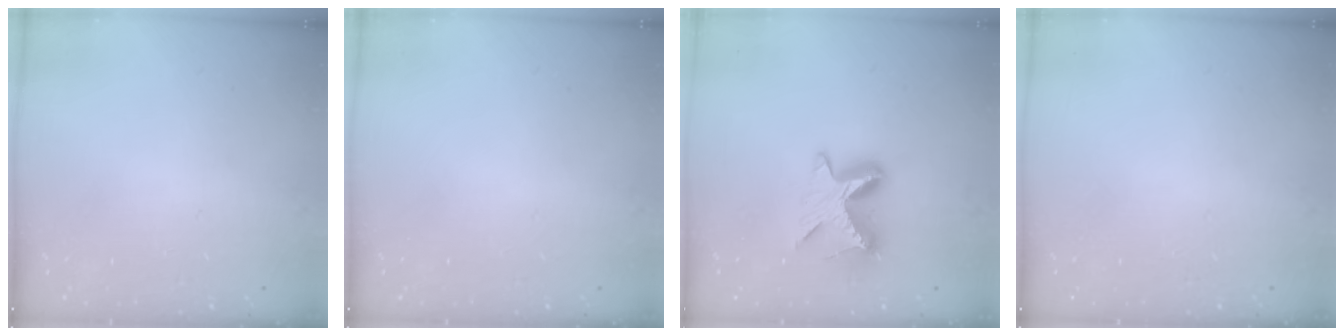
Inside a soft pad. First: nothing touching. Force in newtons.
{"total": 0.0}
{"total": 9.2, "press": 9.2, "slide": 0.3}
{"total": 0.0}